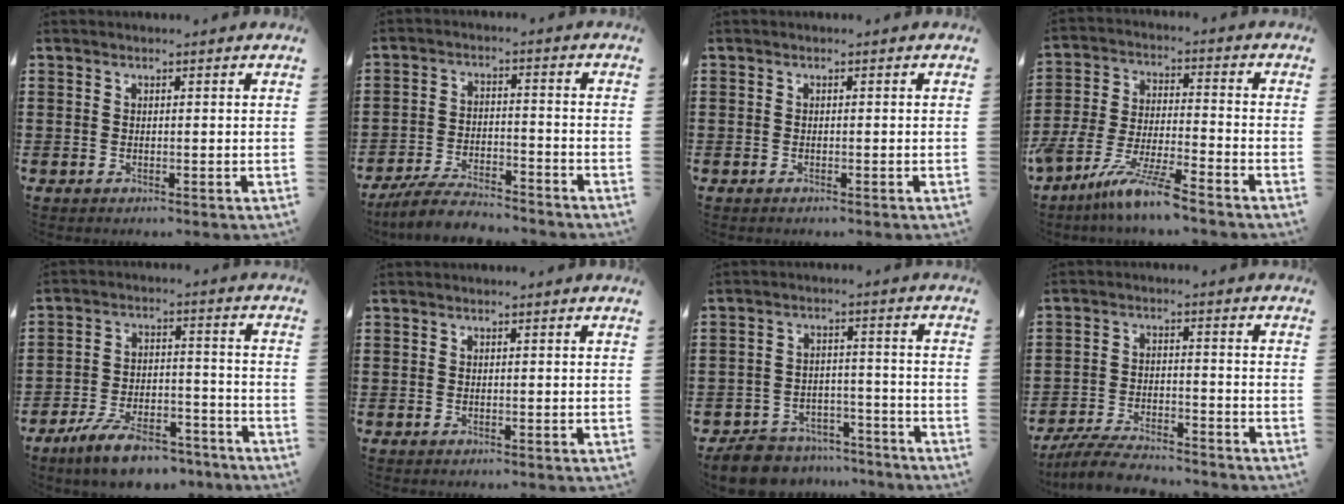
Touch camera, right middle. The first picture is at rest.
{"total": 6.0, "force": [-5.6, 0.8, 2.1], "torque": [-0.044, 0.001, -0.110]}
{"total": 0.0}
{"total": 9.9, "force": [-8.6, 0.1, 5.1], "torque": [-0.111, 0.001, -0.171]}
{"total": 8.7, "force": [-7.3, 2.1, 4.2], "torque": [-0.075, 0.020, -0.136]}
{"total": 0.0}
{"total": 7.1, "force": [-6.8, 1.6, 1.1], "torque": [-0.028, 0.016, -0.136]}
{"total": 5.9, "force": [-5.5, 0.7, 2.0], "torque": [-0.049, -0.004, -0.109]}